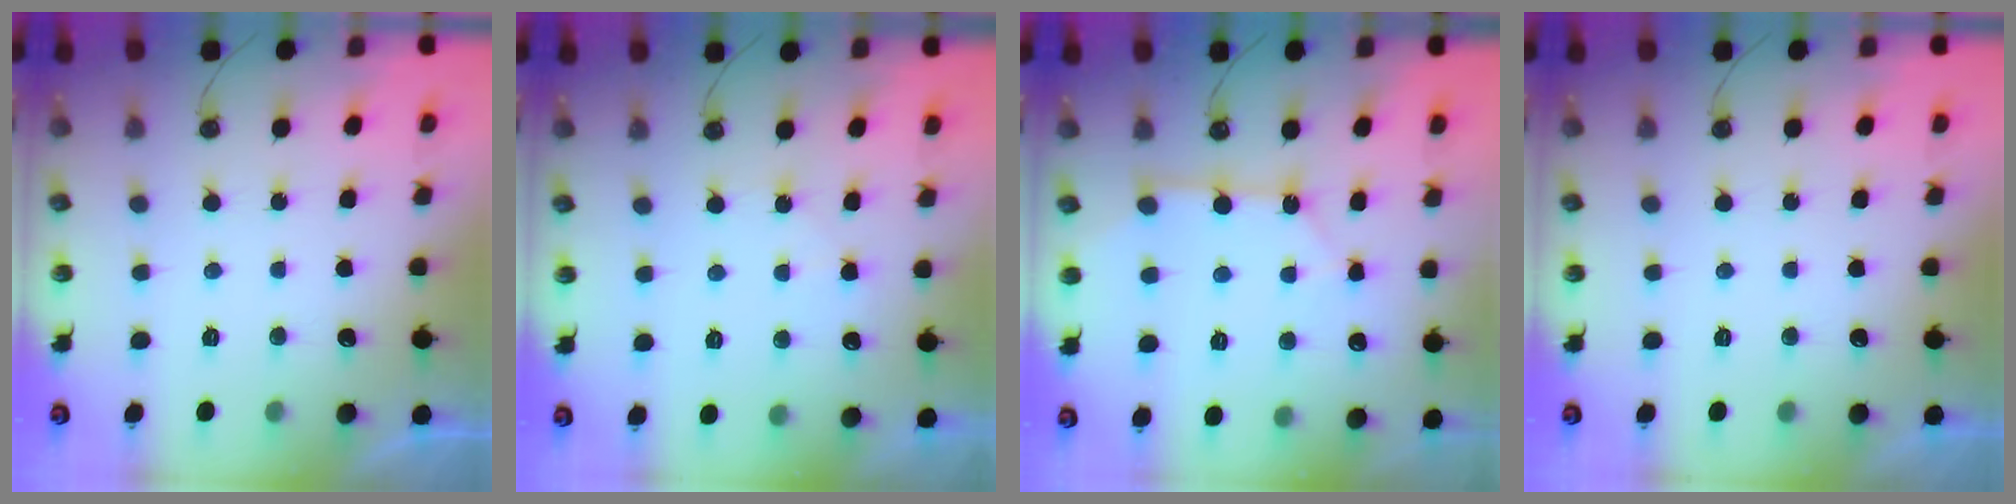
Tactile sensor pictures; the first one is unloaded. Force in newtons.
{"total": 3.7, "press": 3.7, "slide": 0.6}
{"total": 4.4, "press": 4.4, "slide": 0.3}
{"total": 0.0}